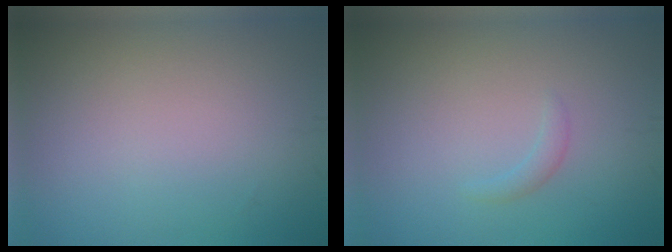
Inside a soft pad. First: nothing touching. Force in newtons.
{"total": 0.9, "press": 0.9, "slide": 0.2}